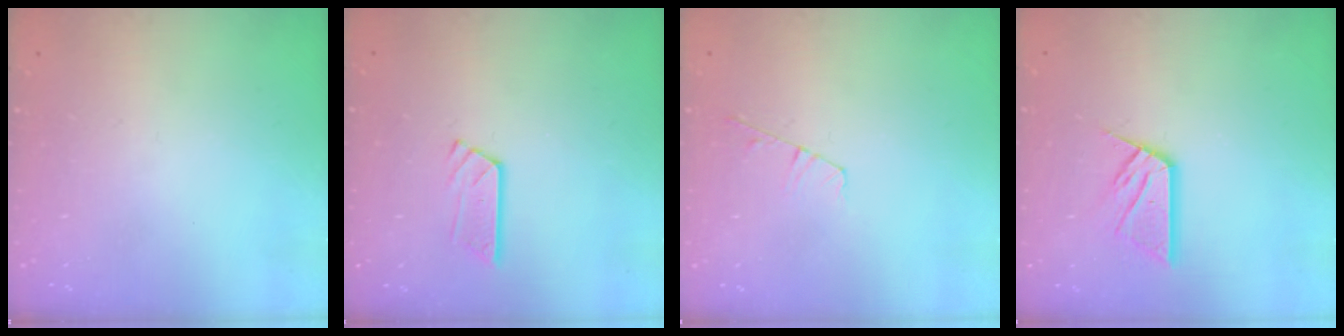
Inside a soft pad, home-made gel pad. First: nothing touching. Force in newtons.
{"total": 4.9, "press": 4.9, "slide": 0.3}
{"total": 4.0, "press": 4.0, "slide": 0.4}
{"total": 10.8, "press": 10.7, "slide": 0.9}